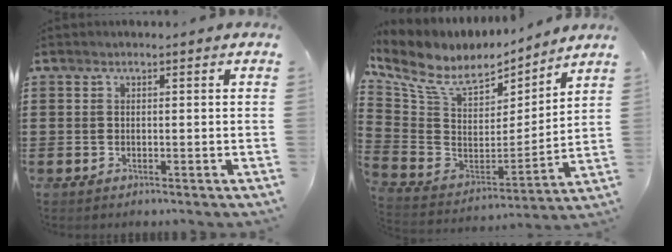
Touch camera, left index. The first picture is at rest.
{"total": 9.1, "force": [6.3, 4.7, 4.5], "torque": [-0.122, -0.038, 0.113]}